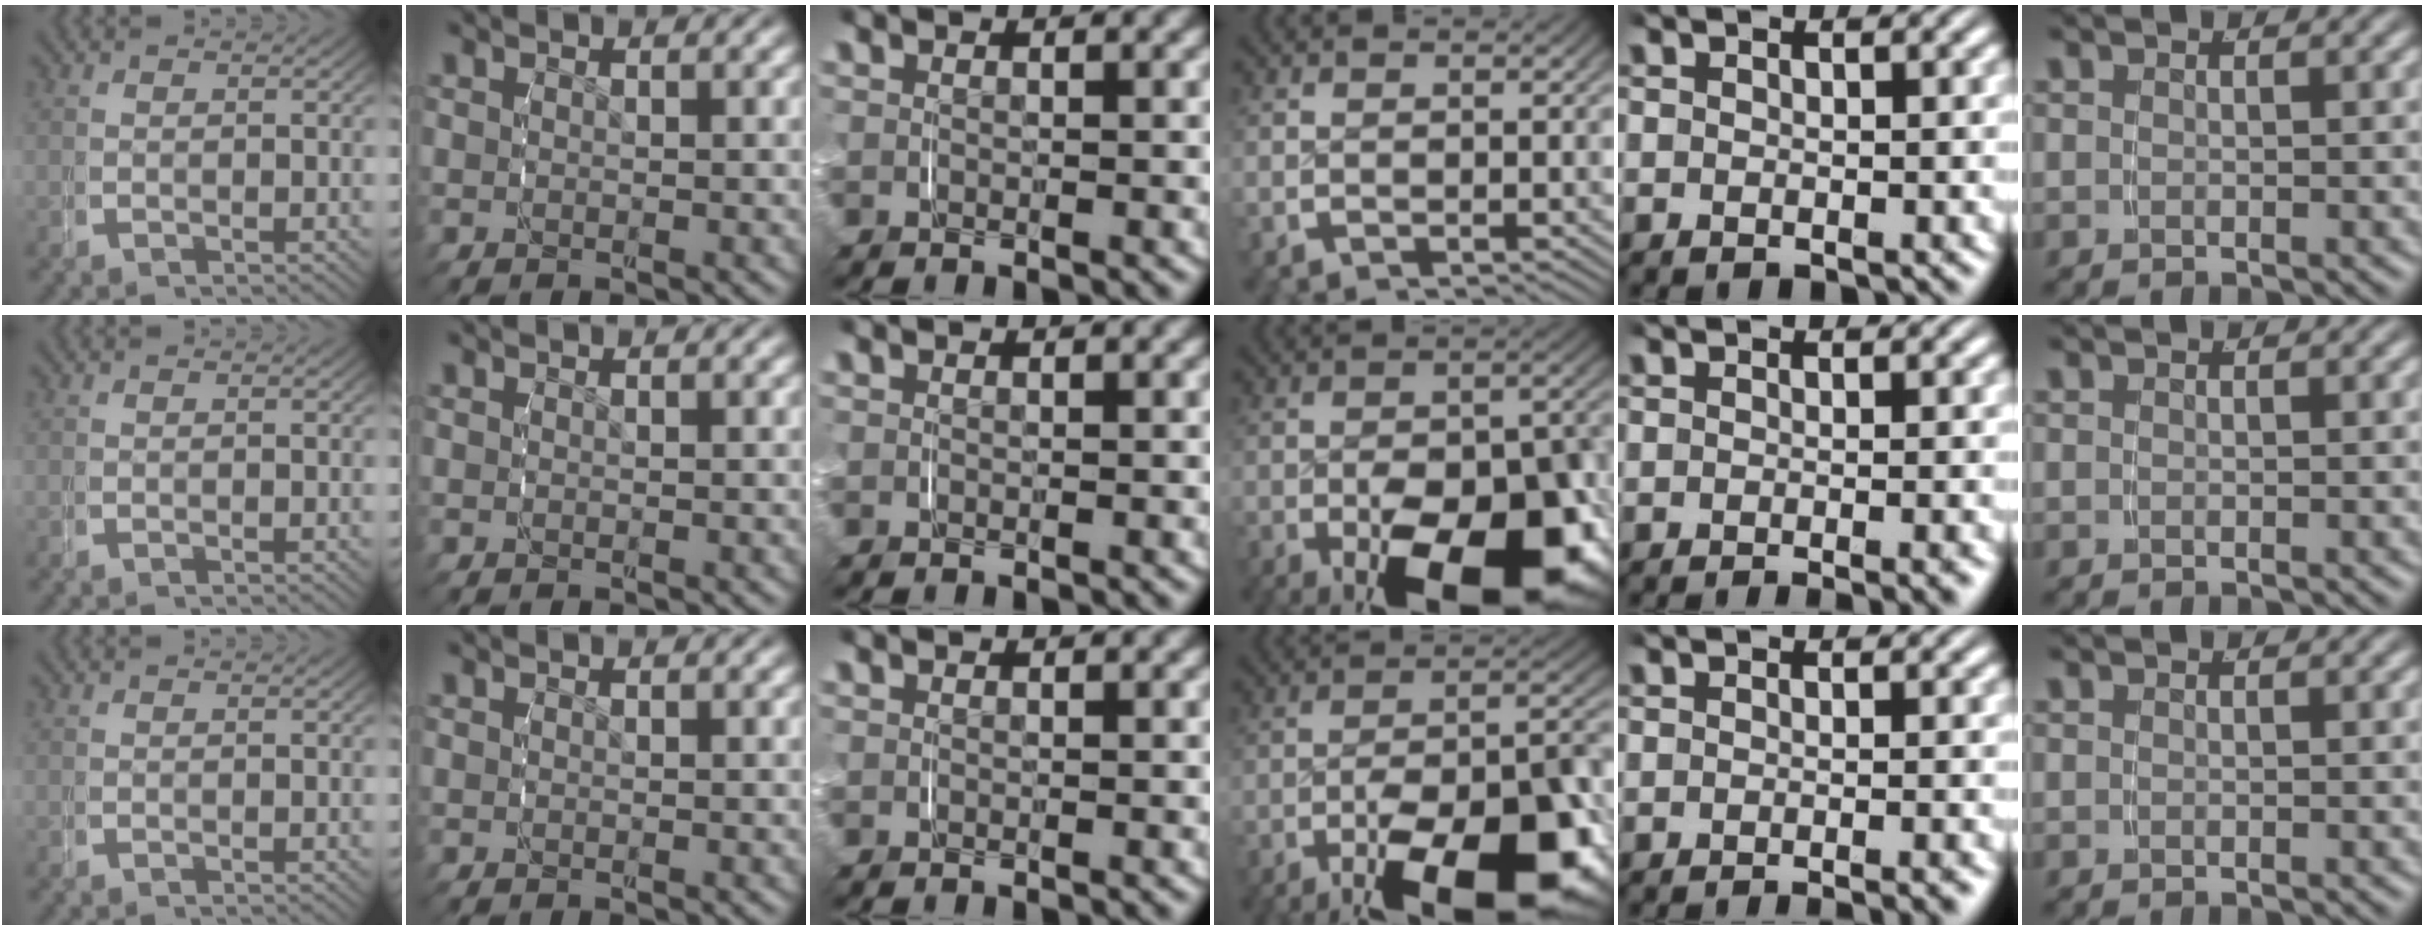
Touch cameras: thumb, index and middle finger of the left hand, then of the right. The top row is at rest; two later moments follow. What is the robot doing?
{"motion": "grasp_and_lifting", "object": "key"}